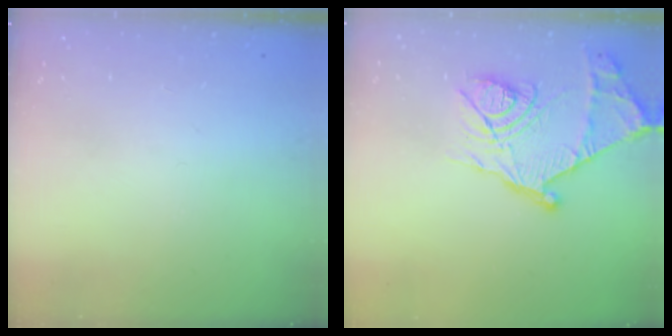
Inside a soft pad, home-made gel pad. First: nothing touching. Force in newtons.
{"total": 18.9, "press": 18.8, "slide": 1.6}